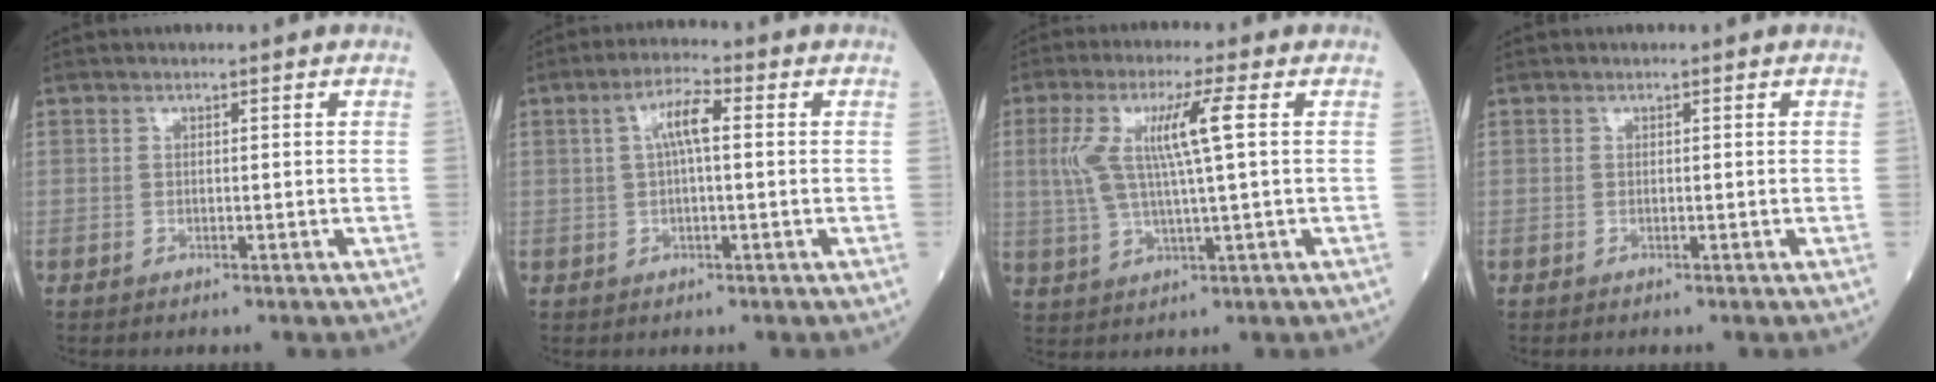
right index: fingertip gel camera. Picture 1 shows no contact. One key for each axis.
{"total": 4.9, "fx": 0.9, "fy": 0.9, "fz": 4.8, "tx": -0.089, "ty": 0.016, "tz": 0.014}
{"total": 8.8, "fx": 1.9, "fy": 0.2, "fz": 8.5, "tx": -0.187, "ty": 0.012, "tz": 0.041}
{"total": 0.0}